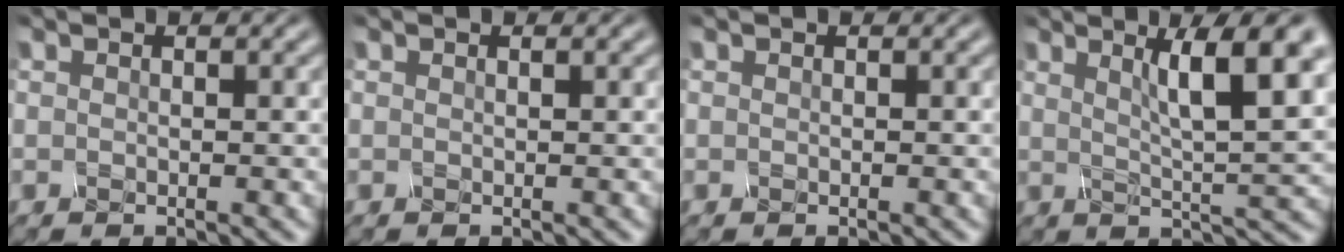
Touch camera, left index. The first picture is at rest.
{"total": 0.6, "force": [0.2, 0.2, 0.4], "torque": [-0.002, 0.001, -0.002]}
{"total": 0.0}
{"total": 7.8, "force": [2.7, 1.6, 7.2], "torque": [-0.101, 0.007, 0.051]}